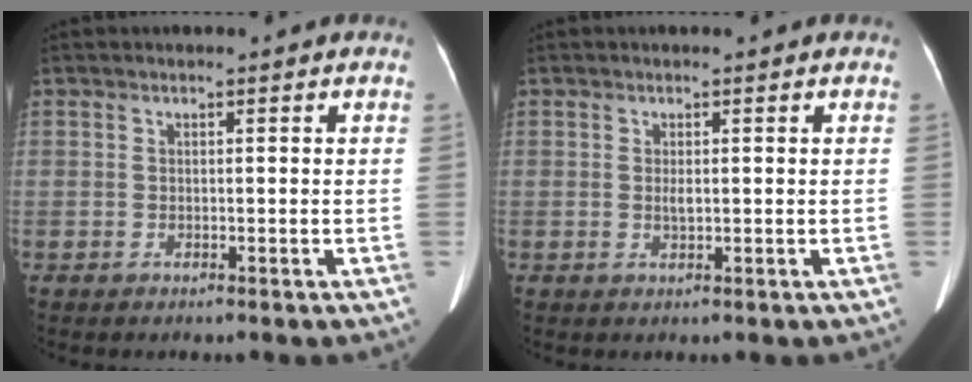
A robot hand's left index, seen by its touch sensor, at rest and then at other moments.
{"total": 1.0, "force": [0.0, 0.3, 1.0], "torque": [-0.022, -0.002, 0.001]}